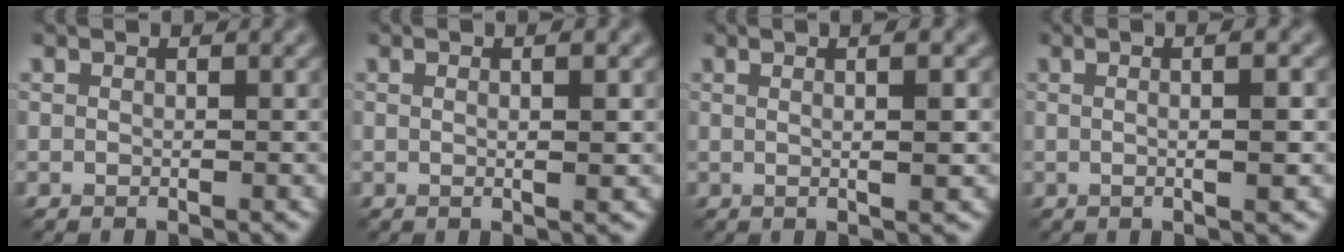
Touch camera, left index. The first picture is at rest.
{"total": 2.7, "force": [0.5, 0.7, 2.5], "torque": [-0.021, -0.006, -0.002]}
{"total": 4.7, "force": [1.0, 1.6, 4.3], "torque": [-0.033, 0.011, -0.008]}
{"total": 5.2, "force": [0.9, 1.9, 4.8], "torque": [-0.032, 0.013, -0.015]}